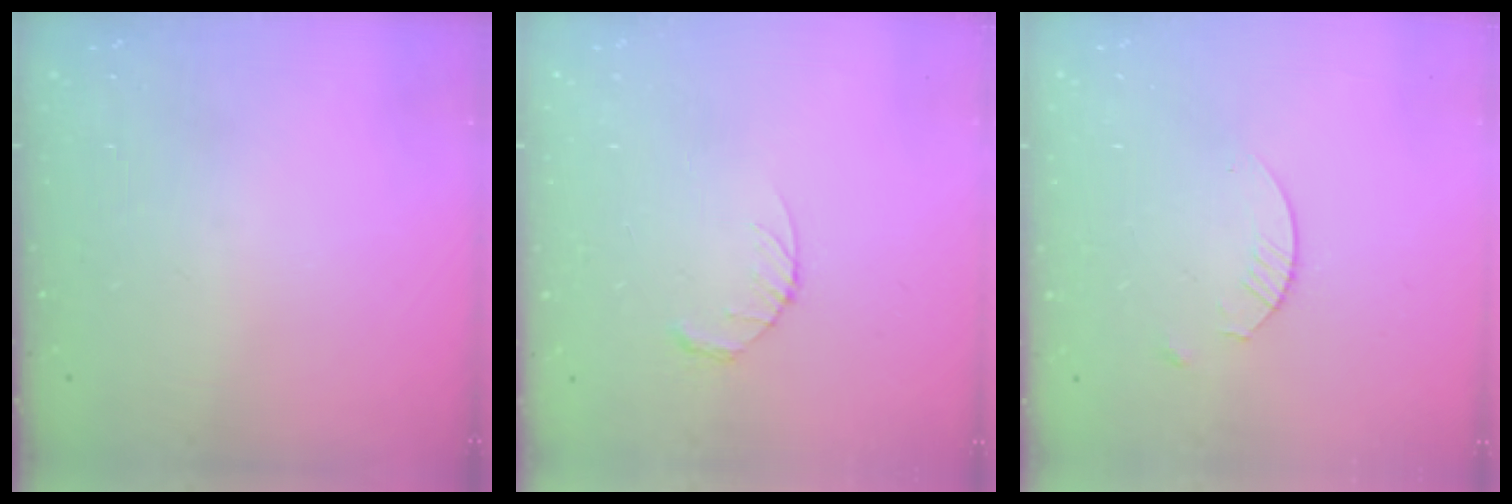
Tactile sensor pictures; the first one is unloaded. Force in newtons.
{"total": 3.2, "press": 3.2, "slide": 0.5}
{"total": 2.4, "press": 2.4, "slide": 0.3}